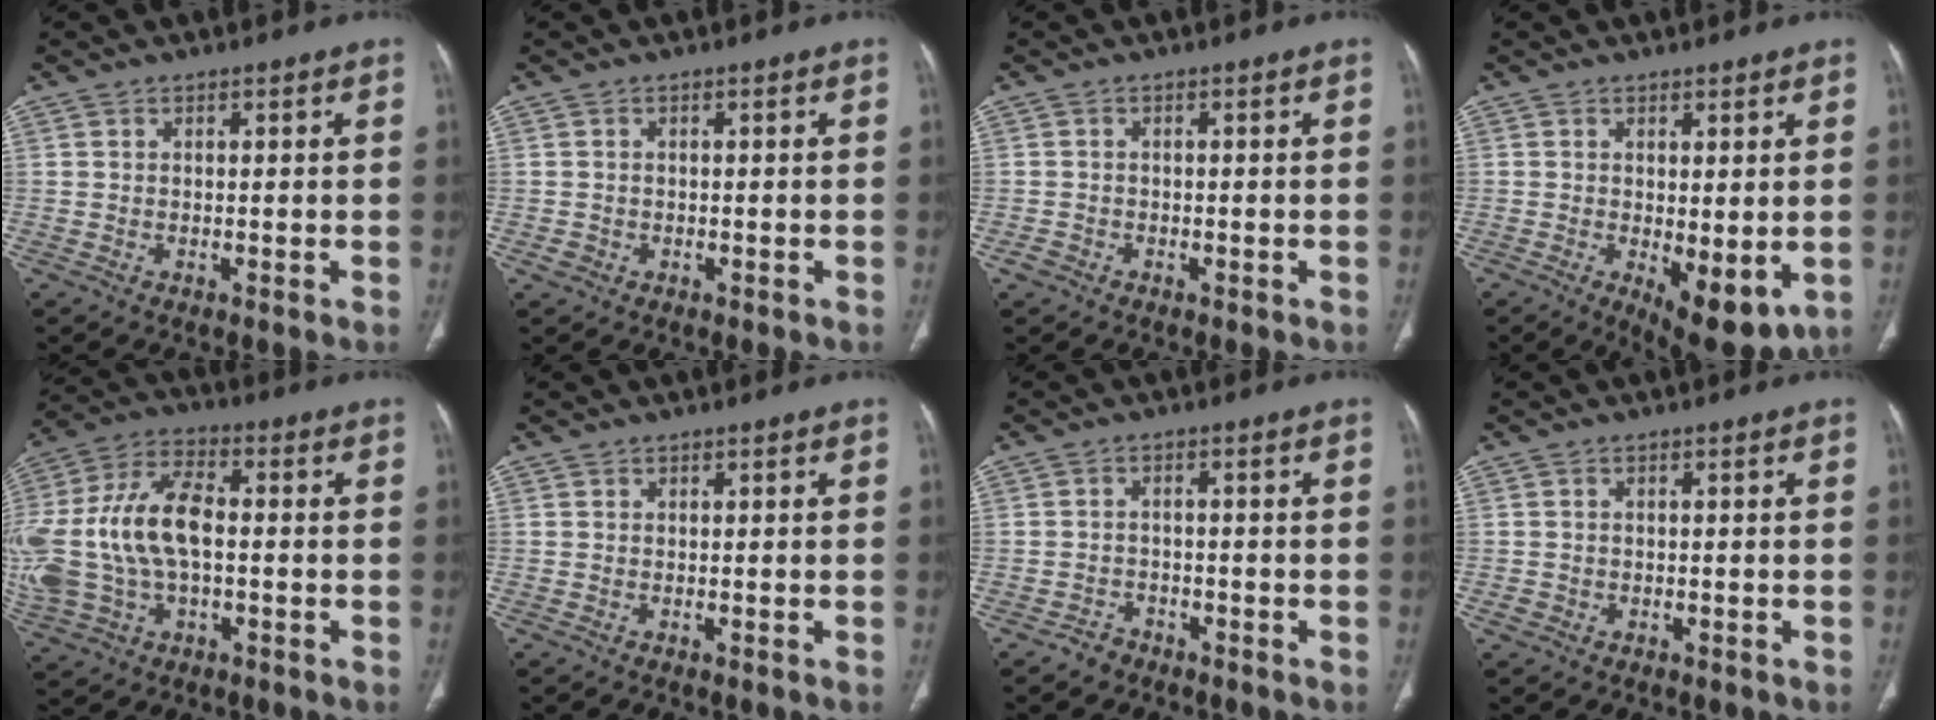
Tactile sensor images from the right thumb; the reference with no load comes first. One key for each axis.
{"total": 1.5, "fx": -0.5, "fy": 1.3, "fz": 0.4, "tx": -0.007, "ty": 0.010, "tz": -0.006}
{"total": 1.6, "fx": -0.9, "fy": 1.2, "fz": 0.3, "tx": -0.005, "ty": 0.008, "tz": -0.017}
{"total": 9.5, "fx": -2.0, "fy": 3.7, "fz": 8.6, "tx": -0.118, "ty": -0.023, "tz": -0.017}
{"total": 20.3, "fx": -0.5, "fy": 11.6, "fz": 16.6, "tx": -0.375, "ty": 0.023, "tz": -0.006}
{"total": 0.0}
{"total": 2.5, "fx": -1.9, "fy": 1.6, "fz": 0.1, "tx": -0.004, "ty": 0.014, "tz": -0.030}
{"total": 1.4, "fx": -0.5, "fy": 1.2, "fz": 0.4, "tx": -0.008, "ty": 0.007, "tz": -0.004}